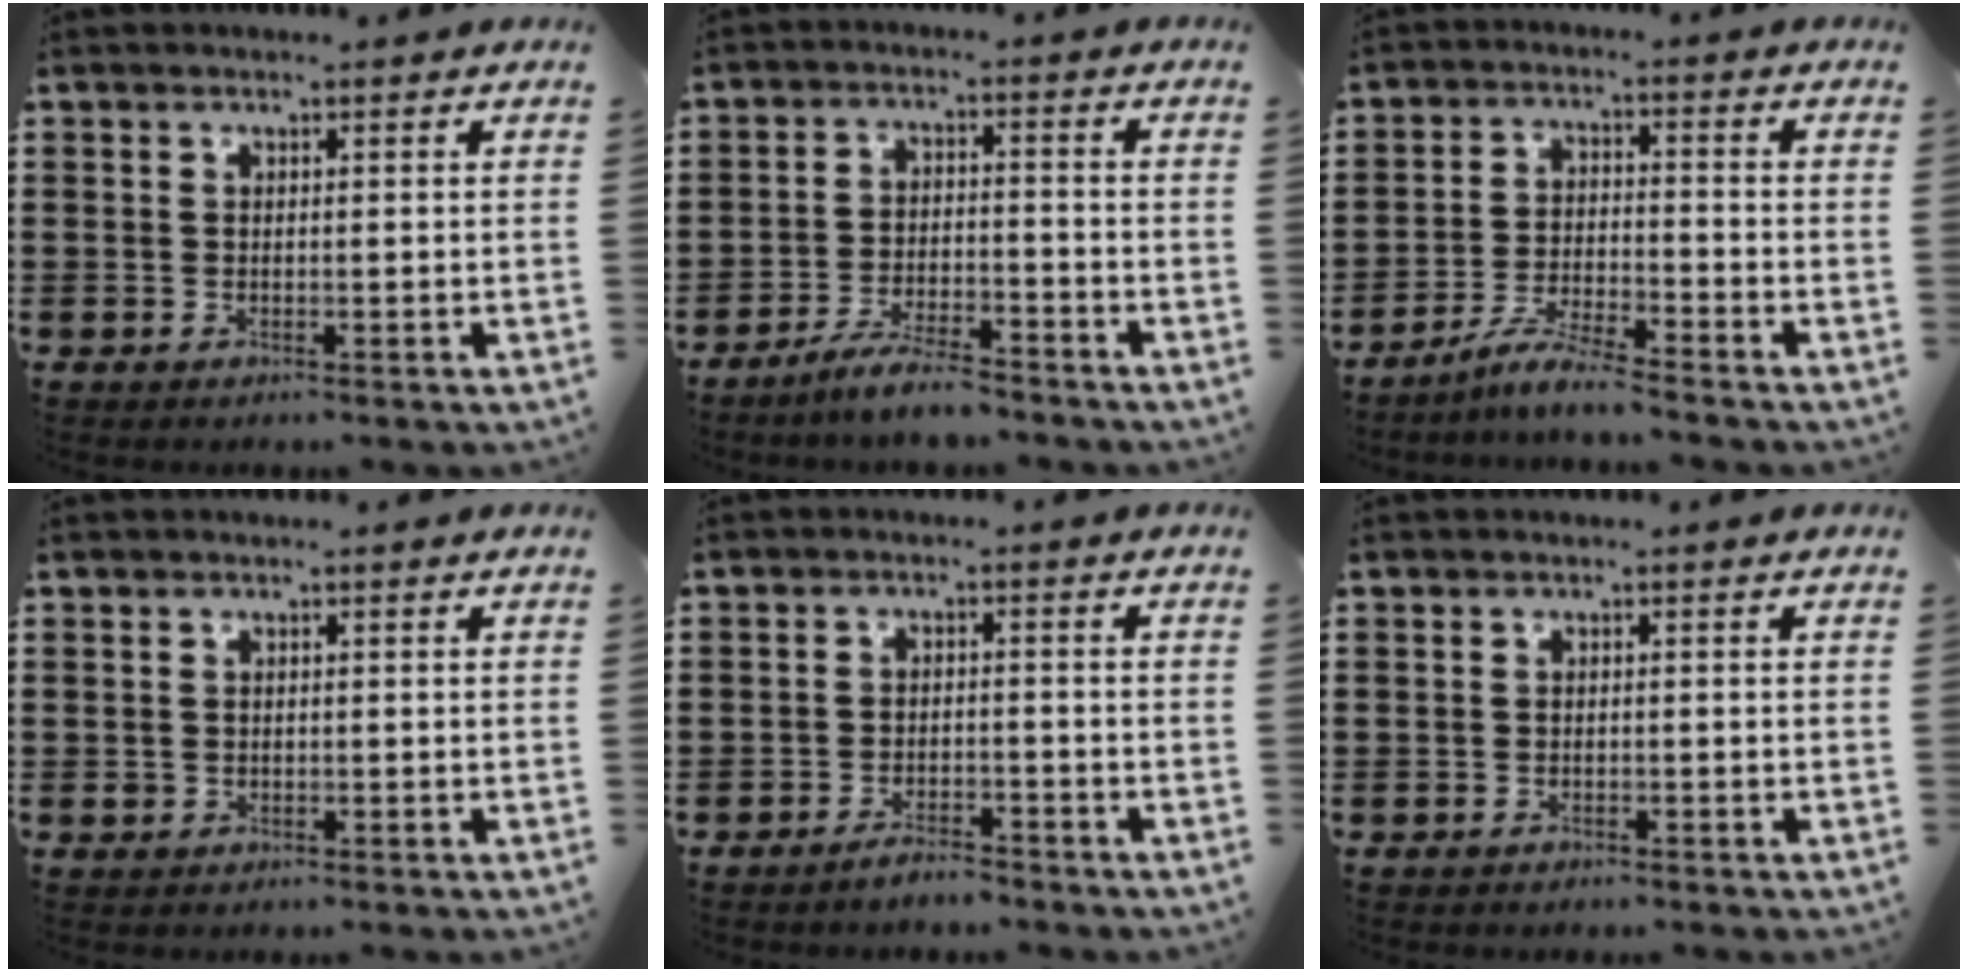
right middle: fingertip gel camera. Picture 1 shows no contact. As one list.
[{"total": 5.2, "force": [-4.8, 0.3, 2.1], "torque": [-0.048, -0.003, -0.094]}, {"total": 5.4, "force": [-4.9, -0.1, 2.3], "torque": [-0.050, -0.011, -0.095]}, {"total": 0.6, "force": [0.0, 0.6, 0.1], "torque": [-0.003, 0.005, -0.003]}, {"total": 2.7, "force": [-2.6, 0.5, 0.5], "torque": [-0.012, 0.003, -0.053]}, {"total": 0.6, "force": [-0.6, 0.2, 0.0], "torque": [-0.002, 0.001, -0.013]}]